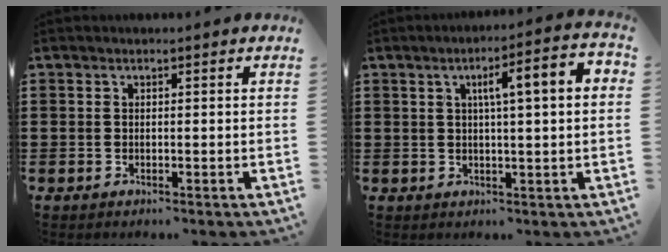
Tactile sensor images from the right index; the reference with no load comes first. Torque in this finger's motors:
{"motor_torque": [1.77, 0.14, 0.54, 0.19]}